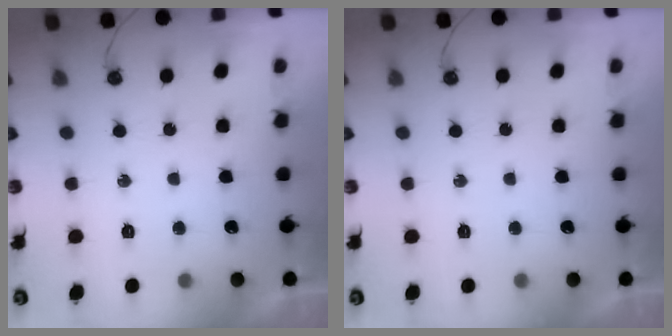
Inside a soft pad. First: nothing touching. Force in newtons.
{"total": 0.0}